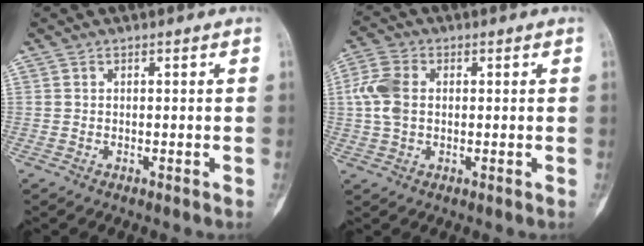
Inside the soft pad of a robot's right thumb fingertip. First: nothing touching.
{"total": 7.0, "force": [0.6, 4.8, 5.1], "torque": [-0.122, 0.014, 0.008]}